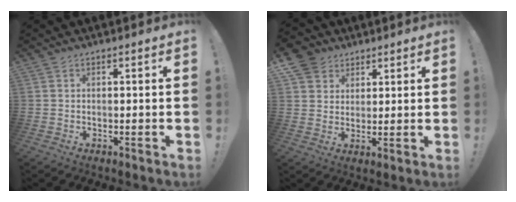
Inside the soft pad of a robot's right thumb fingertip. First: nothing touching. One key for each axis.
{"total": 7.4, "fx": 4.5, "fy": 5.7, "fz": 1.0, "tx": -0.021, "ty": -0.028, "tz": 0.091}